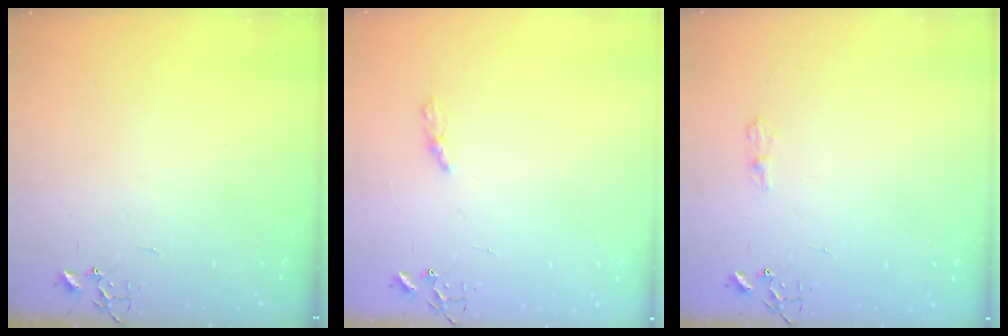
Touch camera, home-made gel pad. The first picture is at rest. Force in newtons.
{"total": 4.2, "press": 4.2, "slide": 0.5}
{"total": 6.1, "press": 6.1, "slide": 0.6}